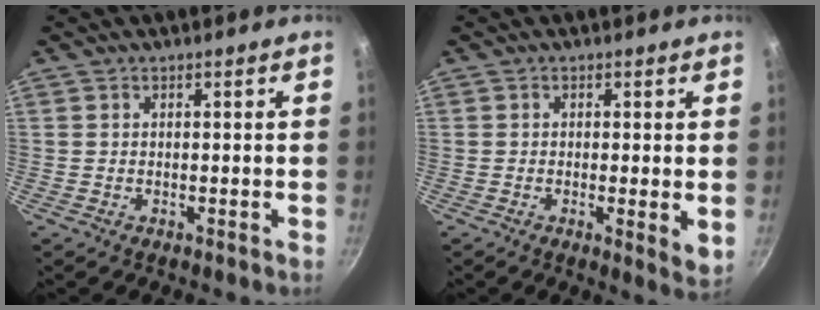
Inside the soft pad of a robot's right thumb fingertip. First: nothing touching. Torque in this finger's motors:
{"motor_torque": [-0.15, 0.15, 0.00, 0.55, -0.02]}